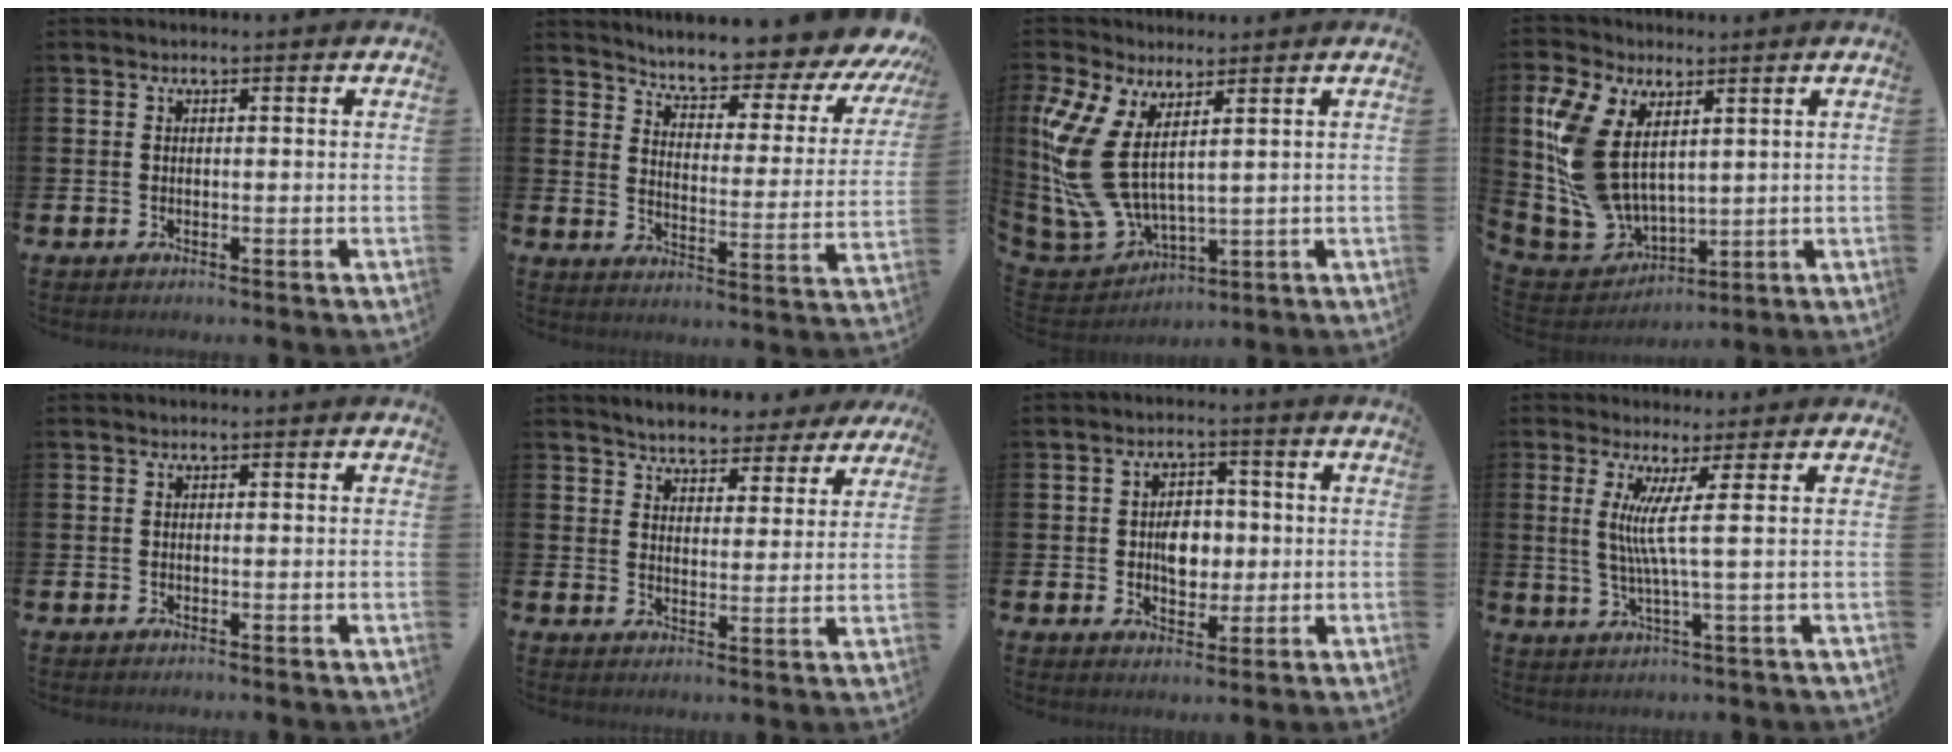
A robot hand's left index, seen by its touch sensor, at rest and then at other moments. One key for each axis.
{"total": 6.7, "fx": 6.4, "fy": 1.0, "fz": 1.9, "tx": -0.059, "ty": -0.061, "tz": 0.101}
{"total": 10.0, "fx": 3.4, "fy": 5.0, "fz": 8.0, "tx": -0.203, "ty": -0.031, "tz": 0.064}
{"total": 11.1, "fx": 4.2, "fy": 7.3, "fz": 7.3, "tx": -0.200, "ty": -0.009, "tz": 0.078}
{"total": 0.0}
{"total": 4.9, "fx": 4.7, "fy": 1.1, "fz": 0.3, "tx": -0.022, "ty": -0.030, "tz": 0.080}
{"total": 5.1, "fx": 0.1, "fy": 3.7, "fz": 3.5, "tx": -0.052, "ty": 0.006, "tz": -0.008}
{"total": 5.6, "fx": 1.6, "fy": -1.0, "fz": 5.3, "tx": -0.109, "ty": -0.017, "tz": 0.026}